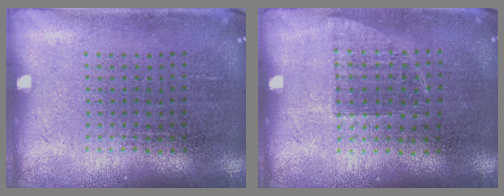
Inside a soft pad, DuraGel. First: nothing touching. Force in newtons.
{"total": 0.6, "press": 0.6, "slide": 0.2}